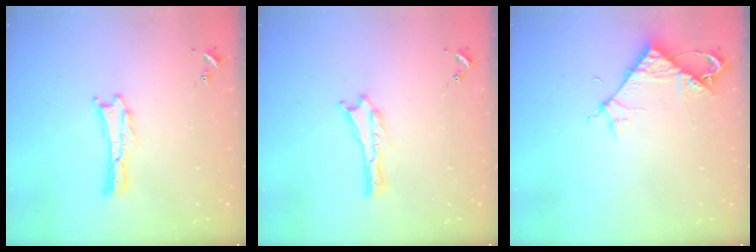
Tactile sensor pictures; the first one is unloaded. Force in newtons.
{"total": 0.0}
{"total": 5.1, "press": 5.0, "slide": 0.4}